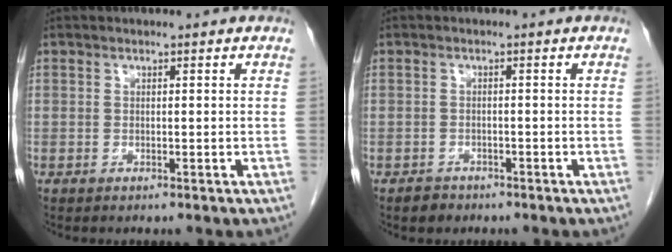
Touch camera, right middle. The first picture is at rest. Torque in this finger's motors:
{"motor_torque": [0.55, -0.10, 0.07, -0.01]}